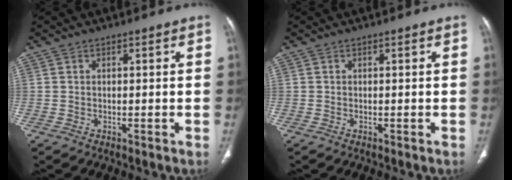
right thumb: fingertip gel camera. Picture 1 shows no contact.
{"total": 0.0}